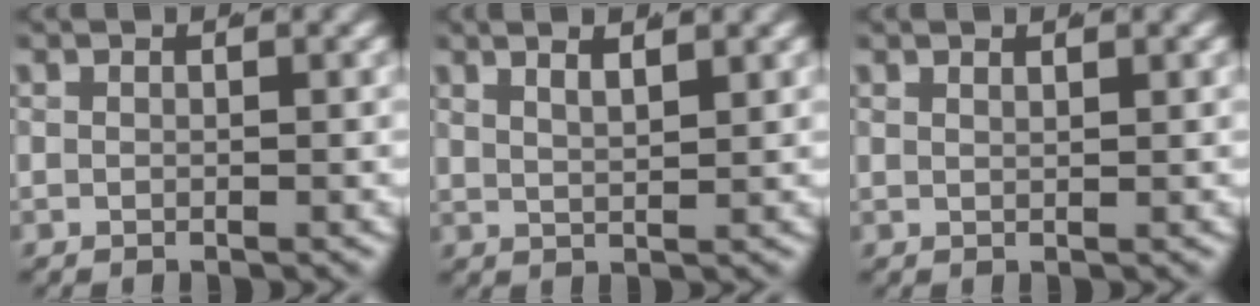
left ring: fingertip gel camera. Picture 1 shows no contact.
{"total": 4.4, "force": [2.2, 2.6, 2.9], "torque": [-0.041, 0.008, 0.026]}
{"total": 1.3, "force": [1.1, 0.4, 0.5], "torque": [-0.004, 0.003, 0.017]}